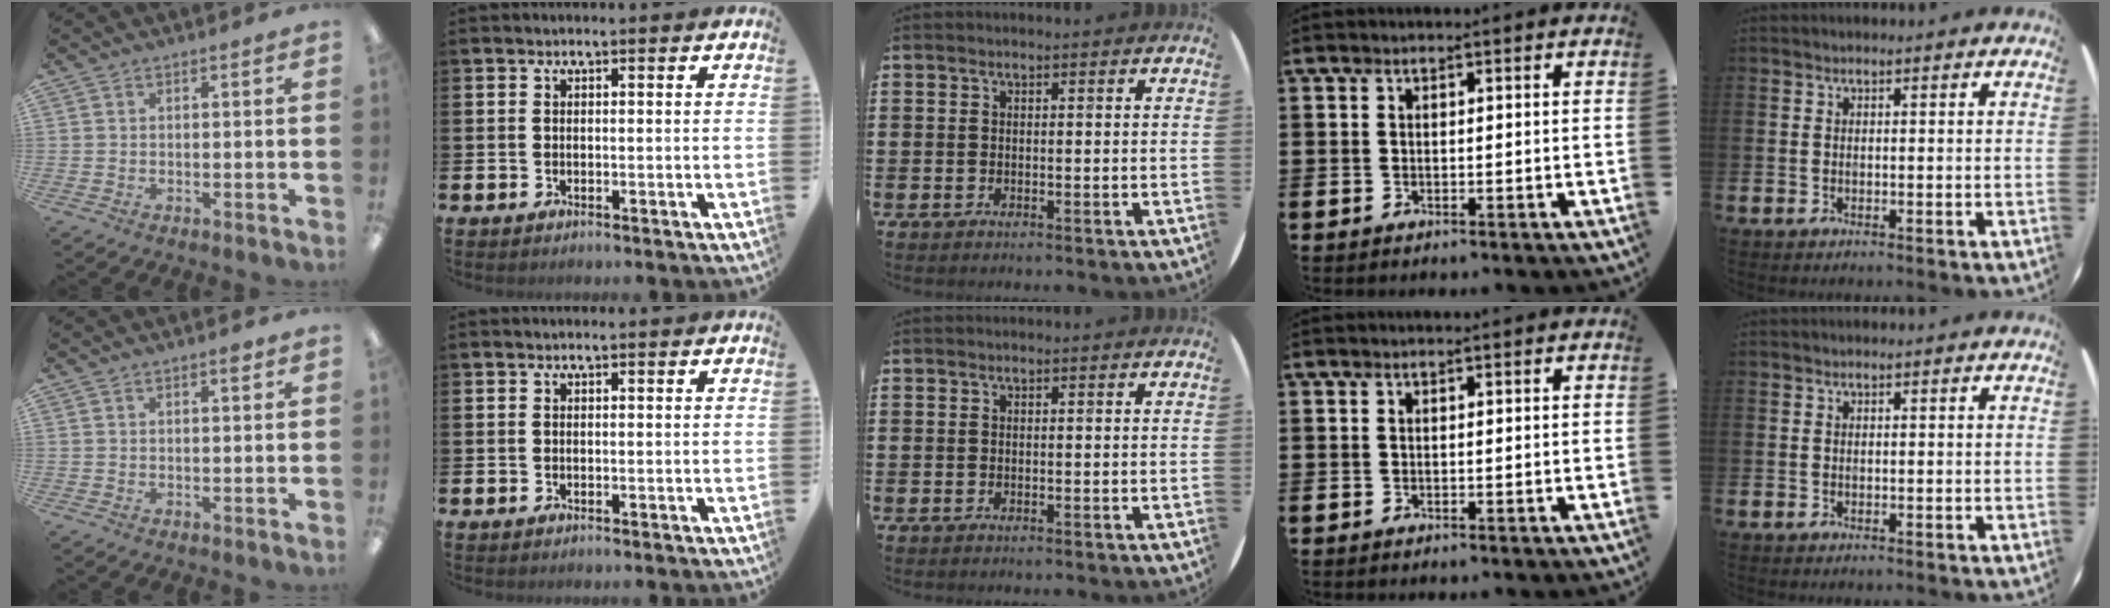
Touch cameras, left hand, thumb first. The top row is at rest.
{"thumb": {"total": 1.8, "force": [1.3, 0.5, 1.2], "torque": [-0.017, -0.001, 0.019]}}